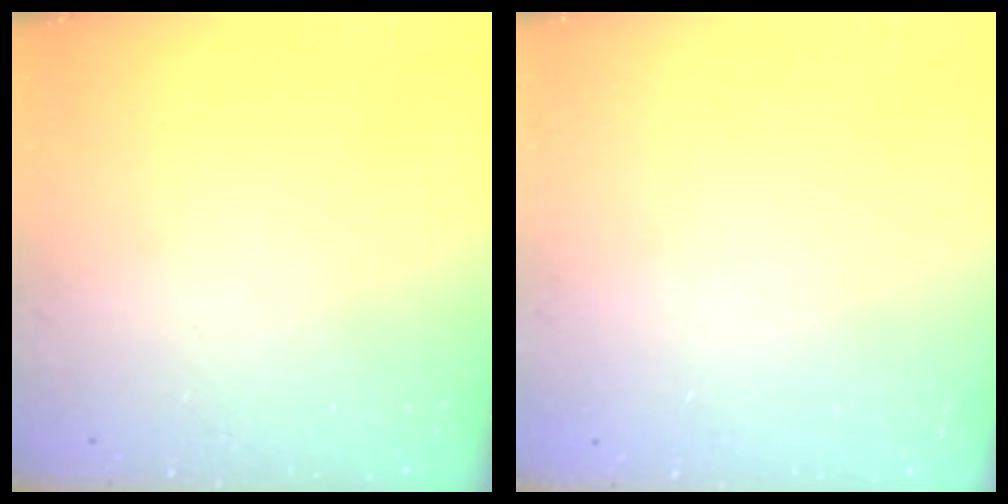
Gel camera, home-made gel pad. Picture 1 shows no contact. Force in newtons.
{"total": 0.0}